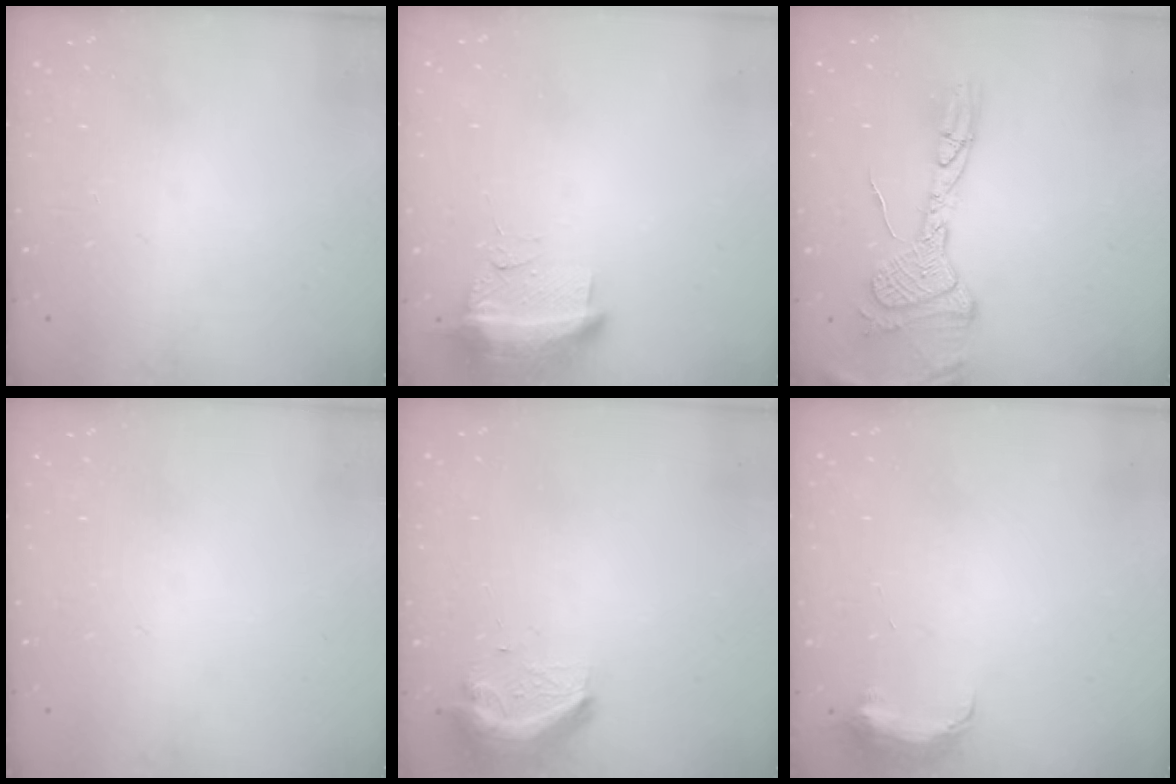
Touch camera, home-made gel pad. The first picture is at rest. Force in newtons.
{"total": 11.3, "press": 10.3, "slide": 4.7}
{"total": 17.0, "press": 17.0, "slide": 1.6}
{"total": 0.0}
{"total": 10.1, "press": 10.1, "slide": 0.9}
{"total": 7.0, "press": 6.9, "slide": 0.6}